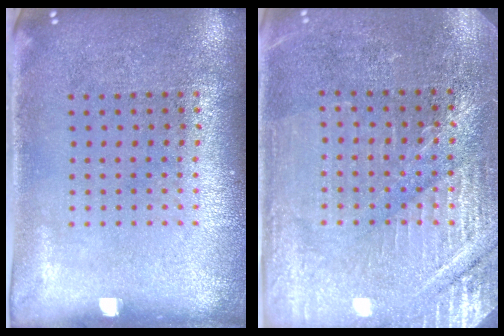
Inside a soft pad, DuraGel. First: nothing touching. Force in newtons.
{"total": 3.2, "press": 3.2, "slide": 0.4}